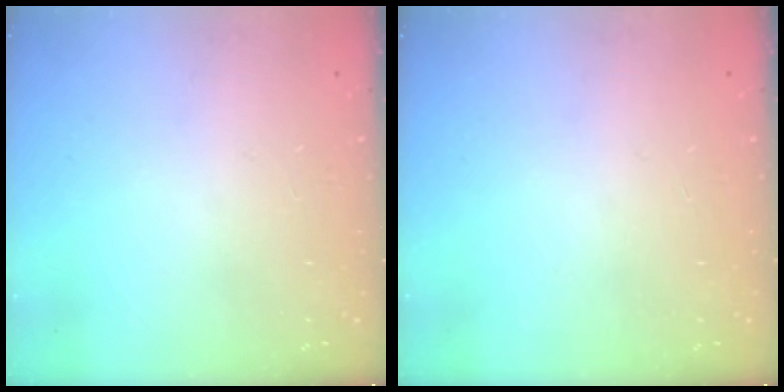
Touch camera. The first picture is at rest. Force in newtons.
{"total": 0.0}